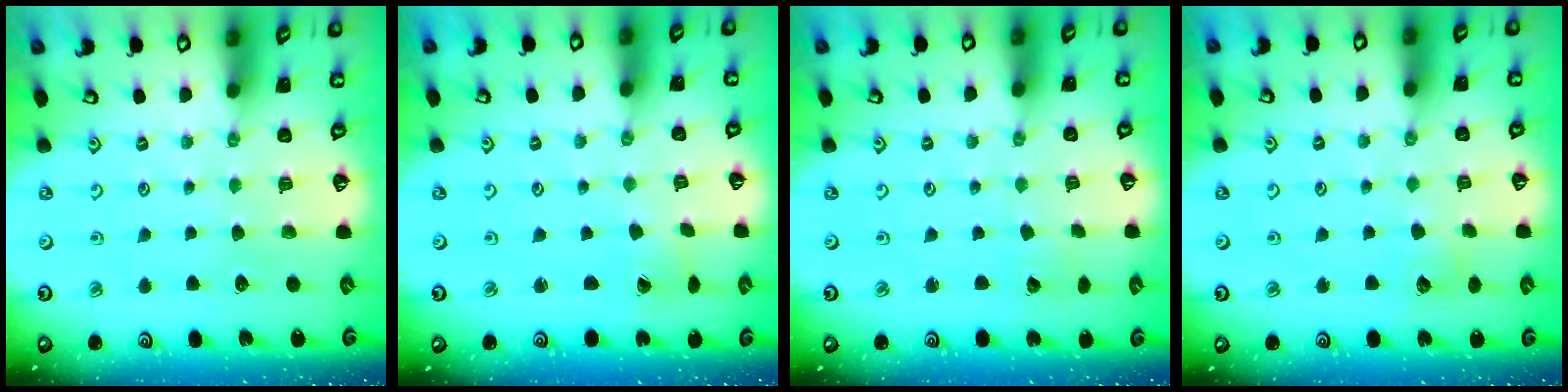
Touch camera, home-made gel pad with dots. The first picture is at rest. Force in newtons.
{"total": 0.9, "press": 0.9, "slide": 0.3}
{"total": 1.4, "press": 1.4, "slide": 0.1}
{"total": 5.1, "press": 5.1, "slide": 0.5}